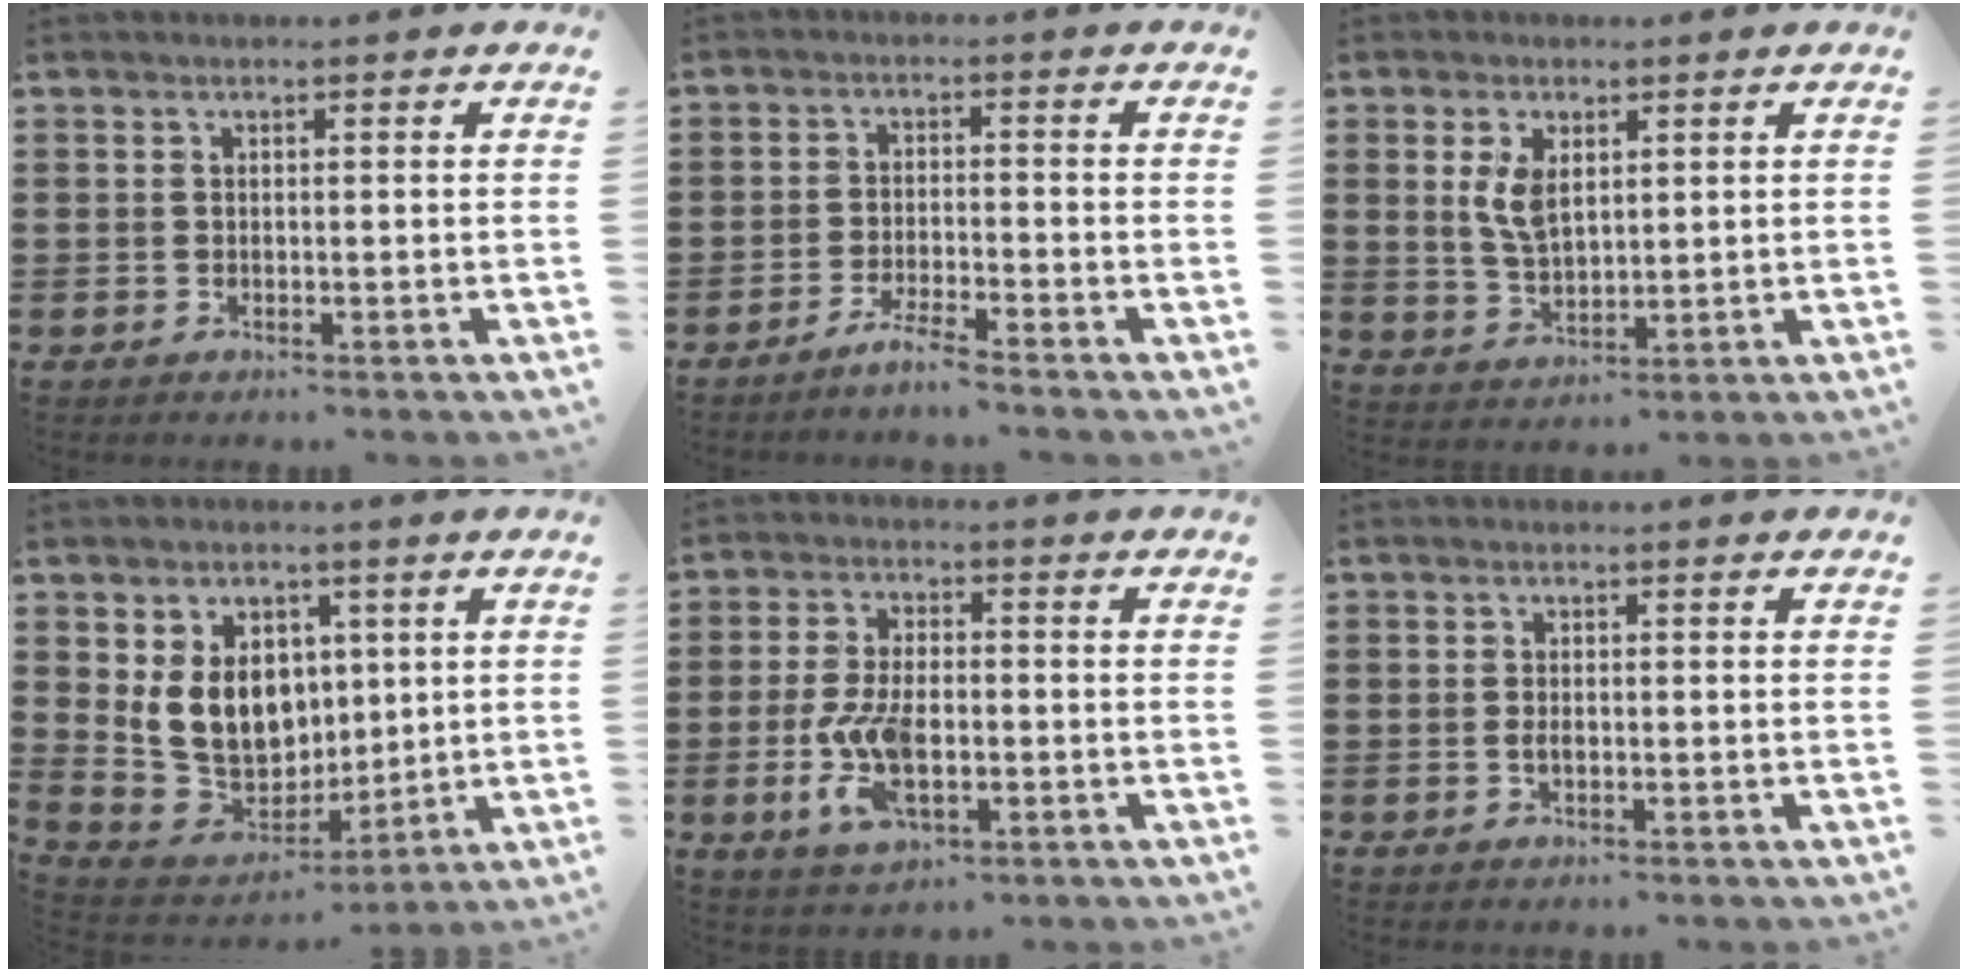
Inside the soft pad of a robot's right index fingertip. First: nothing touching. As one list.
[{"total": 3.2, "force": [-2.9, -0.4, 1.3], "torque": [-0.029, -0.001, -0.058]}, {"total": 5.2, "force": [1.7, 2.7, 4.1], "torque": [-0.088, 0.008, 0.030]}, {"total": 11.0, "force": [1.5, 8.9, 6.3], "torque": [-0.153, 0.006, 0.032]}, {"total": 8.8, "force": [-2.3, 4.1, 7.5], "torque": [-0.172, -0.008, -0.045]}, {"total": 1.2, "force": [-0.3, 0.6, 1.1], "torque": [-0.021, 0.000, -0.005]}]